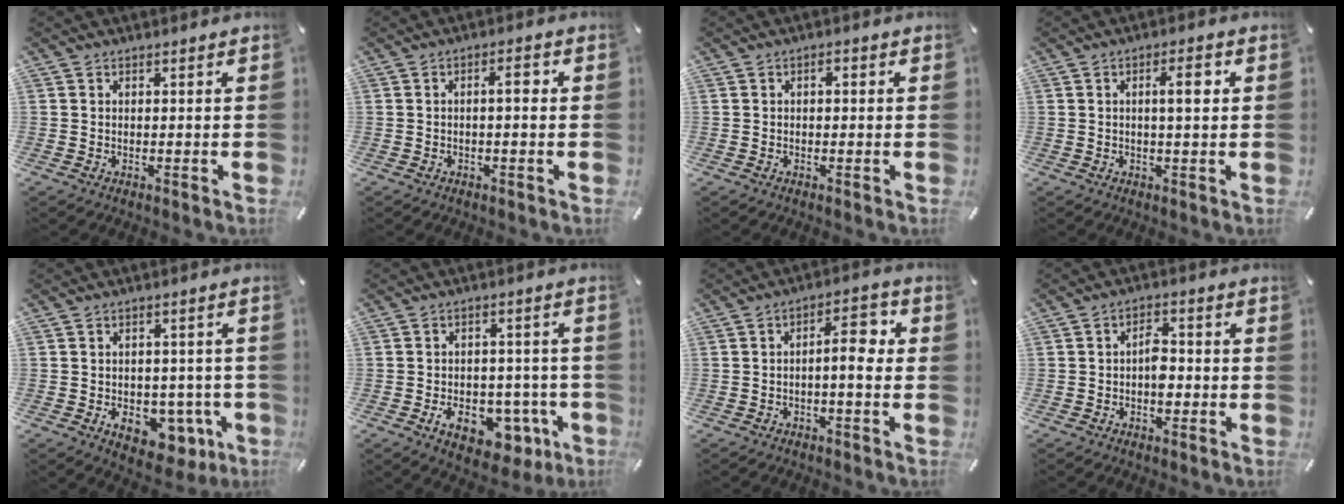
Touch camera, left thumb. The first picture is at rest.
{"total": 3.7, "force": [0.1, 1.1, 3.6], "torque": [-0.060, 0.010, -0.005]}
{"total": 1.5, "force": [-0.2, 0.7, 1.3], "torque": [-0.025, 0.006, -0.006]}
{"total": 5.6, "force": [1.1, 1.3, 5.4], "torque": [-0.089, 0.002, 0.010]}
{"total": 9.4, "force": [-3.2, 6.3, 6.2], "torque": [-0.073, 0.006, -0.048]}
{"total": 11.6, "force": [-4.6, 7.3, 7.8], "torque": [-0.107, 0.016, -0.071]}
{"total": 8.0, "force": [0.0, 3.4, 7.2], "torque": [-0.109, 0.012, -0.006]}
{"total": 4.5, "force": [-1.1, 2.8, 3.3], "torque": [-0.051, 0.008, -0.021]}